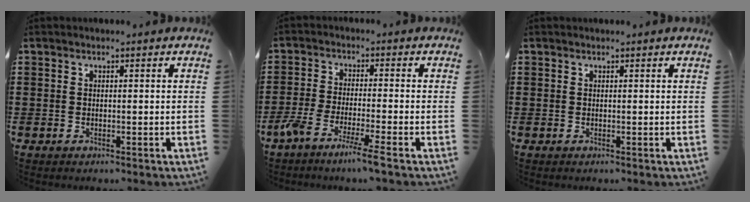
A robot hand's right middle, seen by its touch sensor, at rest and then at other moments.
{"total": 5.4, "force": [-4.1, -0.3, 3.4], "torque": [-0.082, -0.019, -0.081]}
{"total": 0.0}